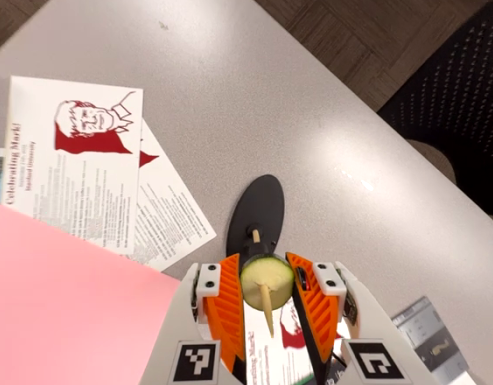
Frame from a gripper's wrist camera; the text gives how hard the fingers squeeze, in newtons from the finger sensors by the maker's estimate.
{"total": 12.5, "left": 12.1, "right": 12.9}